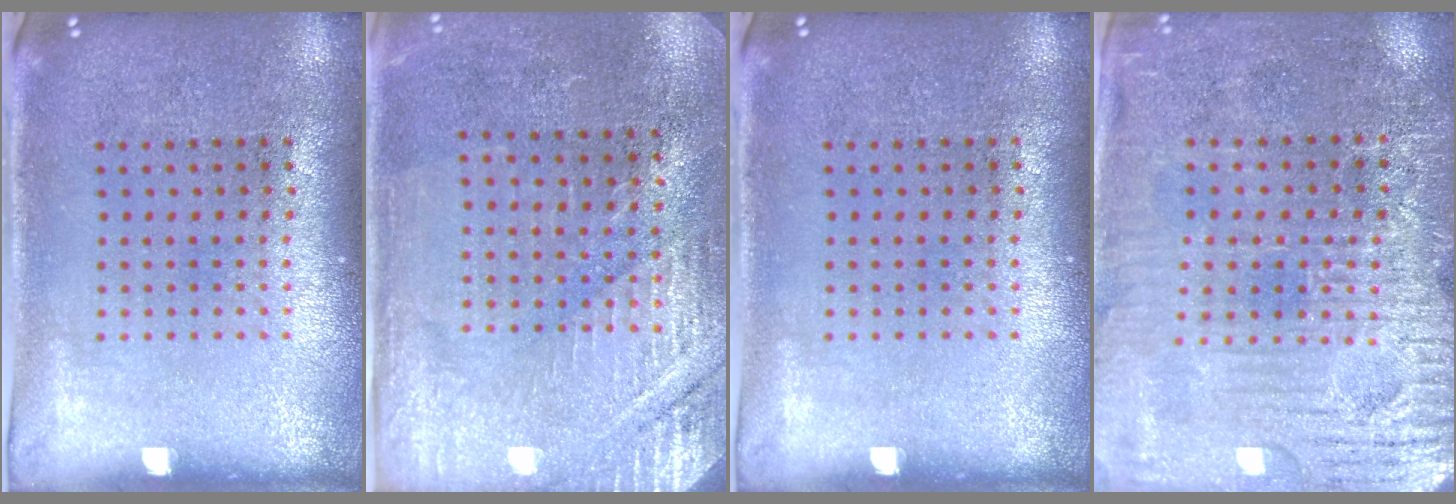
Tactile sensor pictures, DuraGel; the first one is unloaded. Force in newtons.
{"total": 2.9, "press": 2.8, "slide": 0.5}
{"total": 0.0}
{"total": 3.5, "press": 3.4, "slide": 0.8}